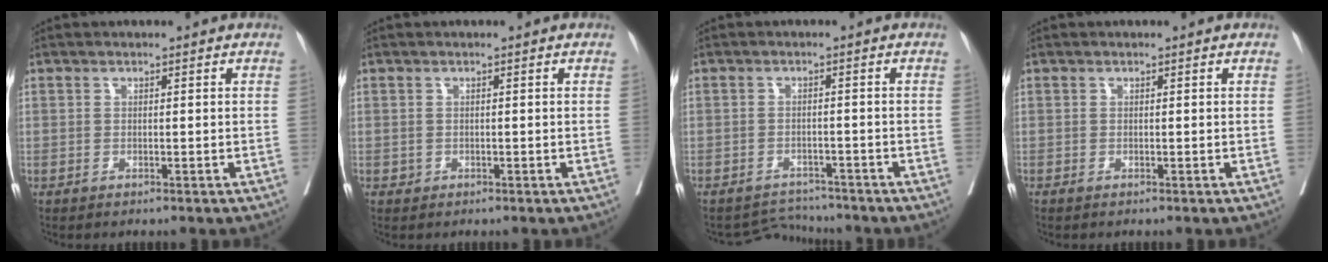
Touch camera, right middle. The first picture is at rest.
{"total": 0.5, "force": [-0.1, 0.5, 0.1], "torque": [0.001, 0.003, -0.002]}
{"total": 3.6, "force": [-3.2, 0.2, -1.5], "torque": [0.026, 0.005, -0.049]}
{"total": 0.0}